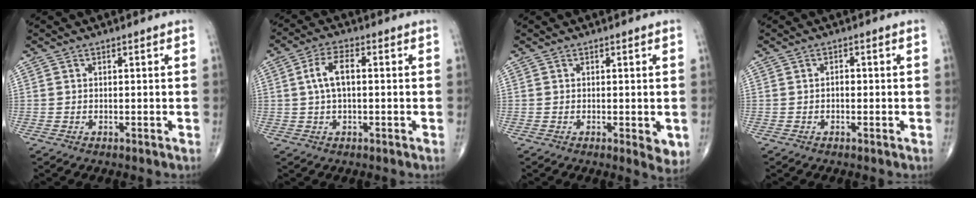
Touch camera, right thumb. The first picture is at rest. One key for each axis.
{"total": 6.1, "fx": 0.6, "fy": 2.9, "fz": 5.4, "tx": -0.110, "ty": 0.017, "tz": 0.005}
{"total": 3.5, "fx": -0.7, "fy": 1.3, "fz": 3.2, "tx": -0.035, "ty": -0.009, "tz": -0.009}
{"total": 1.4, "fx": -0.2, "fy": 0.9, "fz": 1.0, "tx": -0.010, "ty": 0.003, "tz": -0.008}